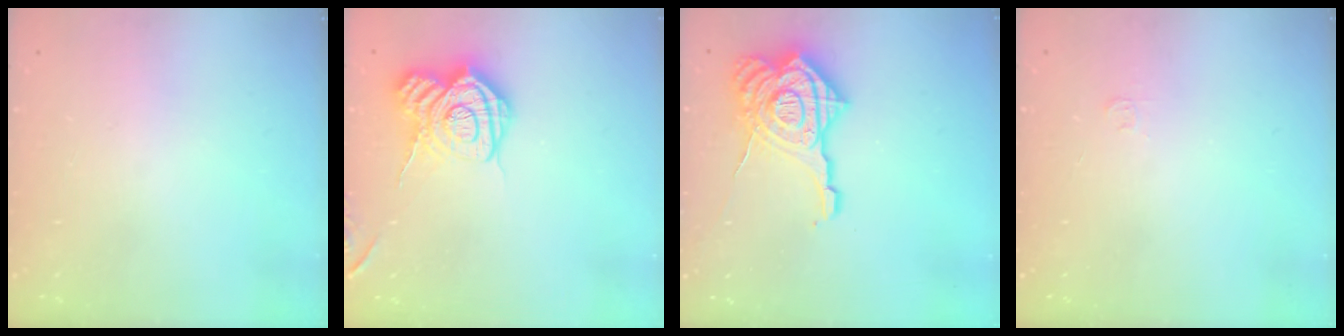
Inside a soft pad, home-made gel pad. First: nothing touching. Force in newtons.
{"total": 16.9, "press": 16.9, "slide": 0.8}
{"total": 23.2, "press": 23.0, "slide": 2.5}
{"total": 2.8, "press": 2.8, "slide": 0.4}